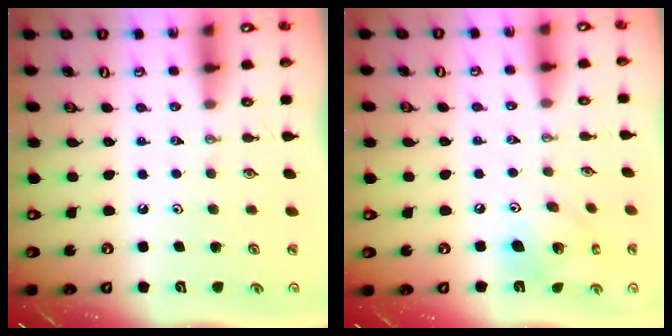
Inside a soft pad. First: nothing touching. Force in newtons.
{"total": 12.4, "press": 12.3, "slide": 1.3}